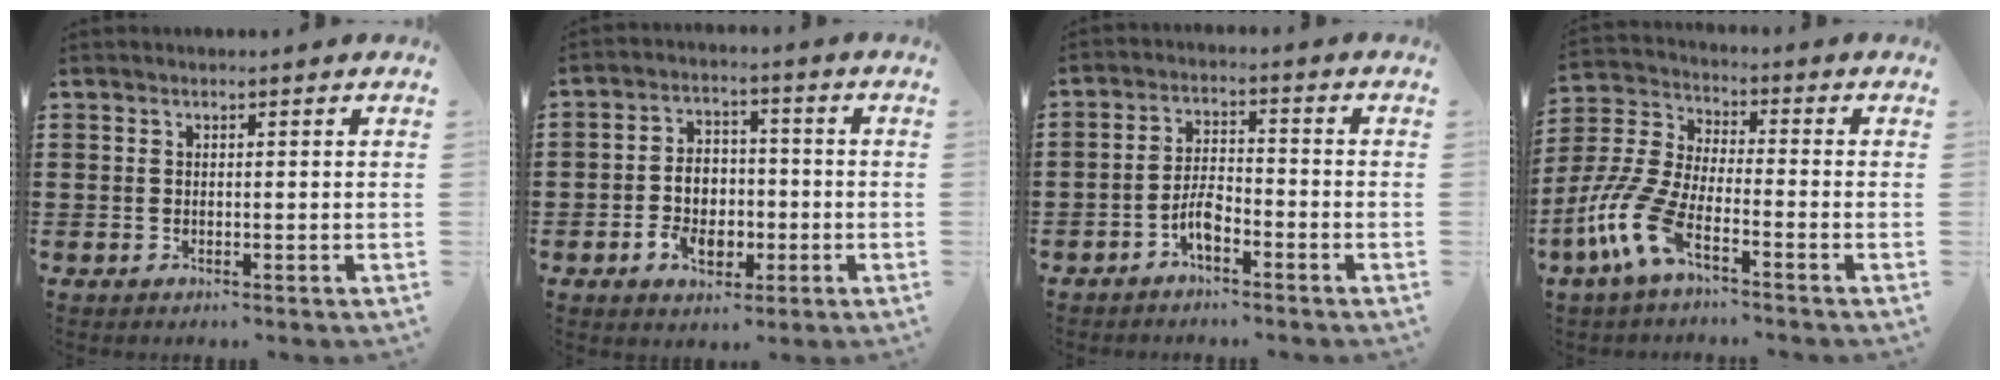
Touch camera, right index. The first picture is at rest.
{"total": 5.9, "force": [-1.7, 4.3, 3.7], "torque": [-0.060, 0.005, -0.035]}
{"total": 4.2, "force": [-2.5, 1.6, 3.0], "torque": [-0.074, 0.000, -0.053]}
{"total": 9.3, "force": [-6.2, 2.5, 6.4], "torque": [-0.186, -0.020, -0.131]}